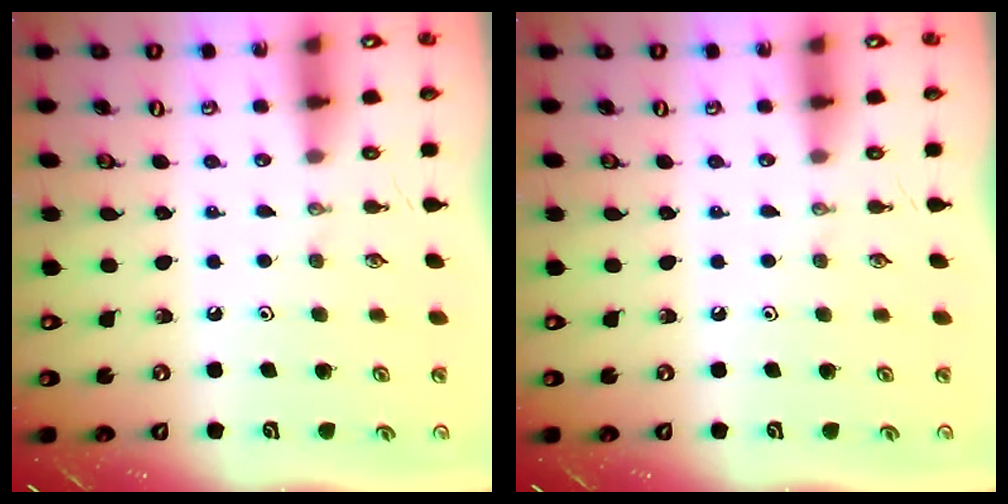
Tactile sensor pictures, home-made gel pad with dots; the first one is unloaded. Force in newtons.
{"total": 0.0}